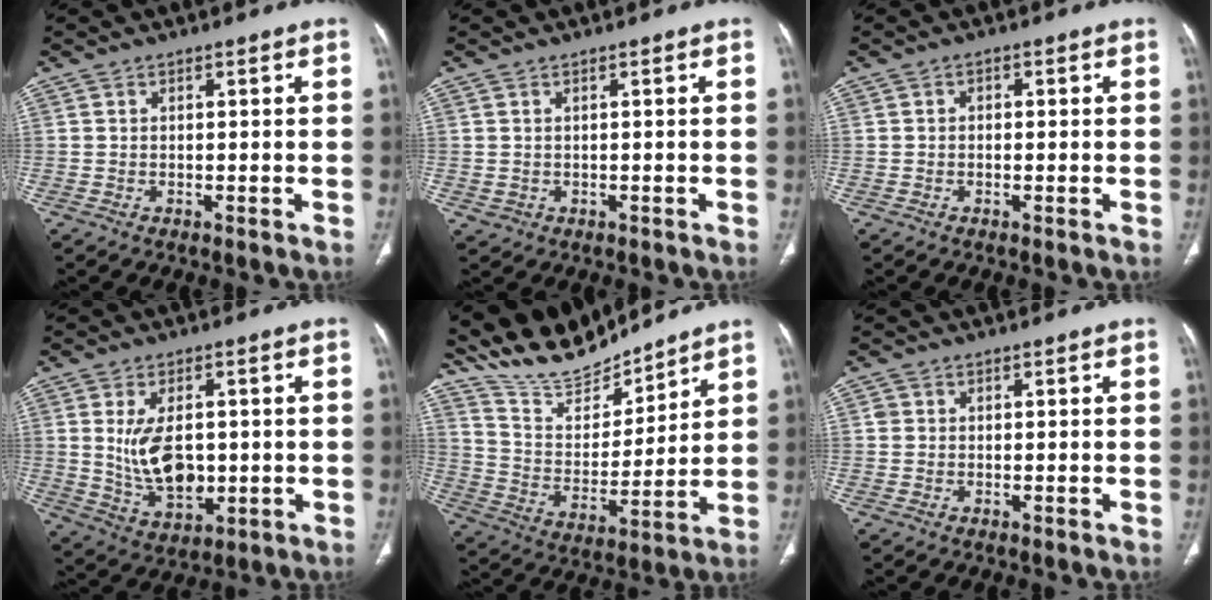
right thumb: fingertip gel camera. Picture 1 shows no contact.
{"total": 1.1, "force": [0.2, 1.0, 0.4], "torque": [-0.006, 0.000, 0.010]}
{"total": 1.1, "force": [0.1, 0.9, 0.7], "torque": [-0.005, 0.004, -0.003]}
{"total": 10.7, "force": [0.5, 6.3, 8.5], "torque": [-0.137, -0.013, 0.028]}
{"total": 15.3, "force": [14.2, 3.9, 4.1], "torque": [-0.050, -0.081, 0.273]}
{"total": 1.0, "force": [0.2, 1.0, 0.3], "torque": [0.002, 0.003, 0.004]}